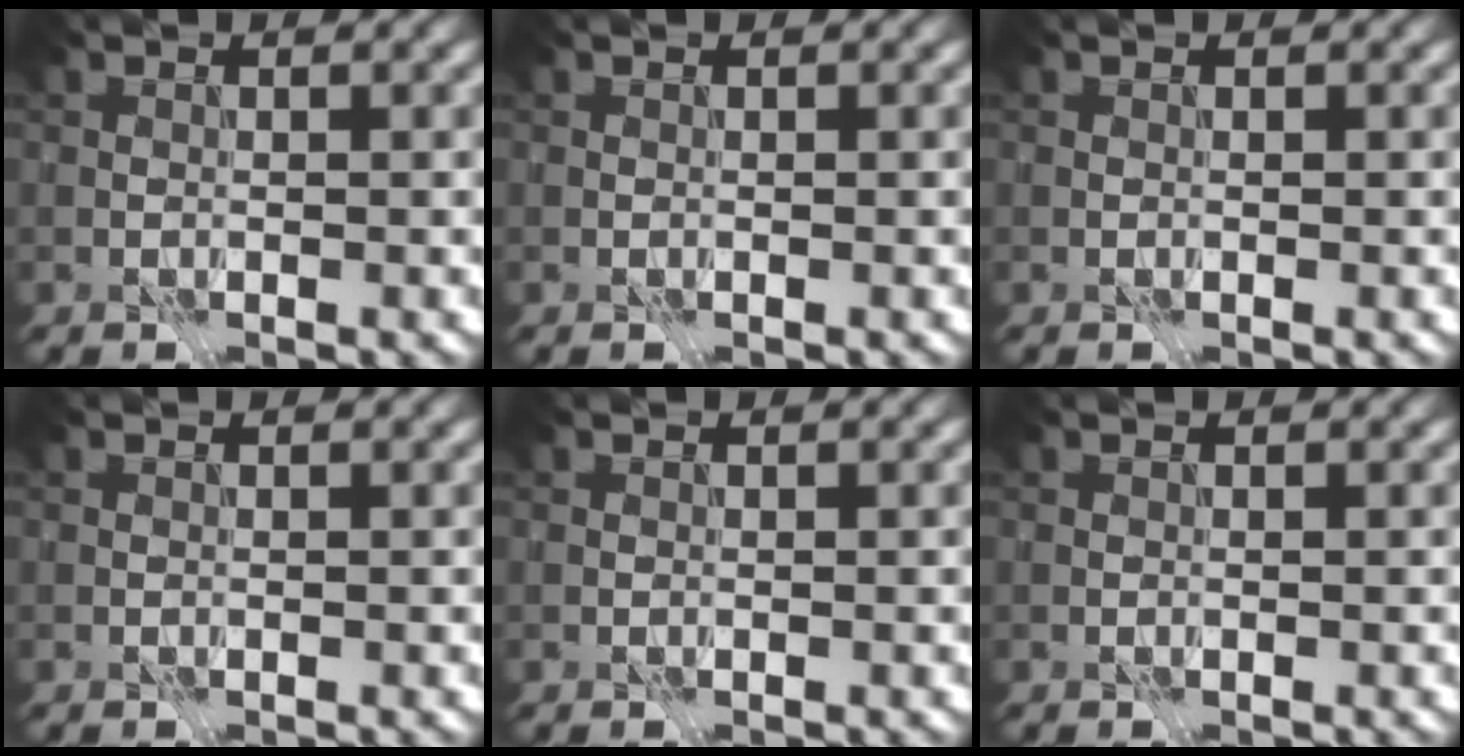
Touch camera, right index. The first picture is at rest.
{"total": 0.0}
{"total": 0.0}
{"total": 0.0}
{"total": 0.0}
{"total": 0.0}